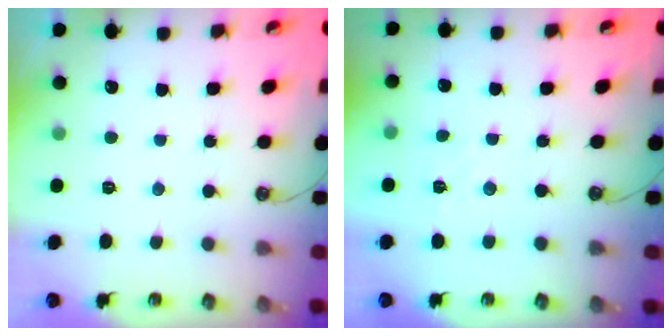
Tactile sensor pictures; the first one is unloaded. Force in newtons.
{"total": 2.8, "press": 2.7, "slide": 0.5}